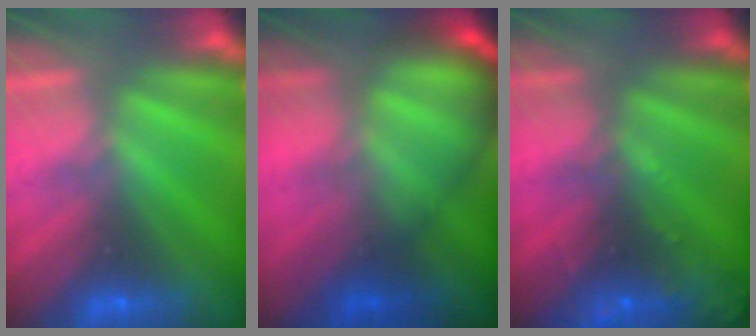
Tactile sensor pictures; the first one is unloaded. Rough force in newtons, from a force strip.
{"total": 5.5}
{"total": 9.3}